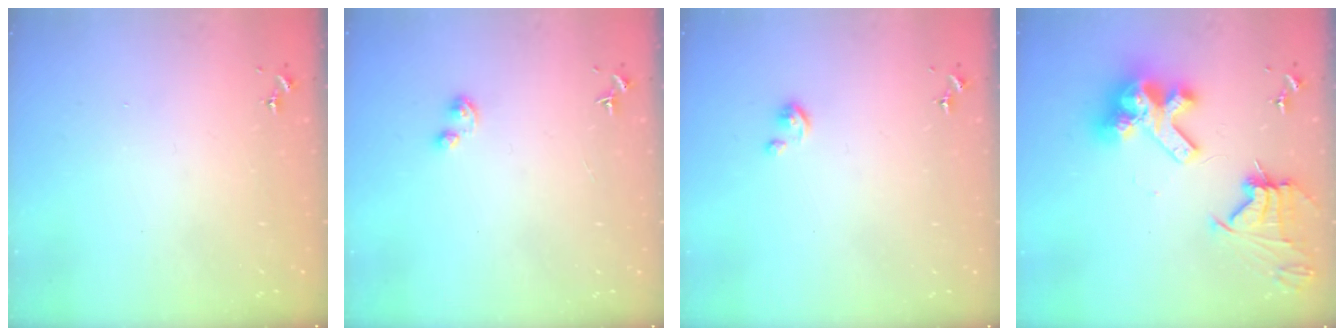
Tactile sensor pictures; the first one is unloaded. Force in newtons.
{"total": 2.8, "press": 2.7, "slide": 0.4}
{"total": 2.7, "press": 2.6, "slide": 0.3}
{"total": 18.5, "press": 18.4, "slide": 2.1}